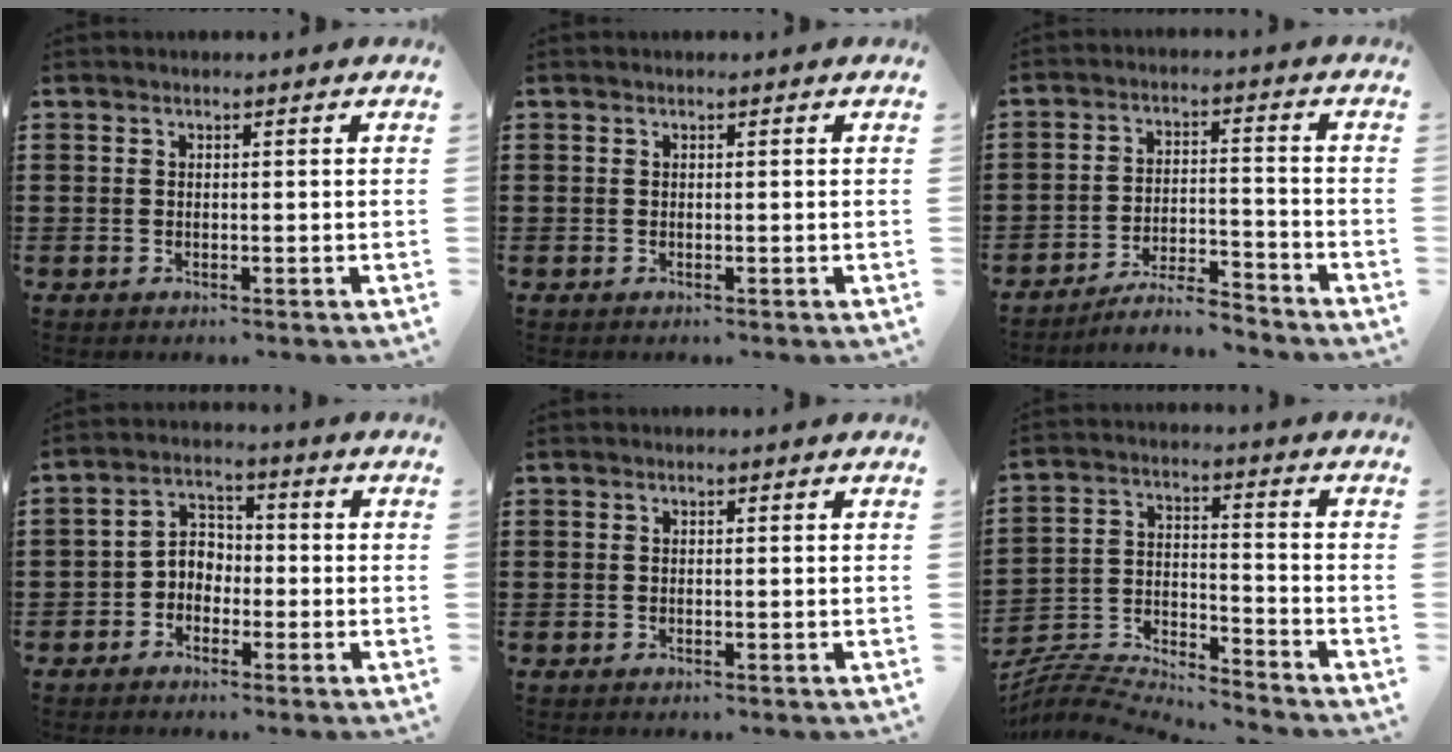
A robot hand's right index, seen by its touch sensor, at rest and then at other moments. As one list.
[{"total": 0.0}, {"total": 5.6, "force": [-5.2, 0.6, 2.0], "torque": [-0.042, 0.004, -0.102]}, {"total": 3.3, "force": [-2.0, 2.4, 1.1], "torque": [-0.028, 0.012, -0.046]}, {"total": 0.0}, {"total": 5.7, "force": [-5.6, 0.6, 0.8], "torque": [-0.031, -0.006, -0.119]}]